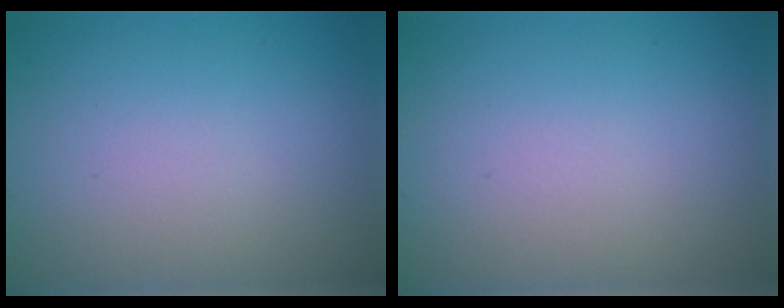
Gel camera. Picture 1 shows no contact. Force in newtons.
{"total": 0.0}